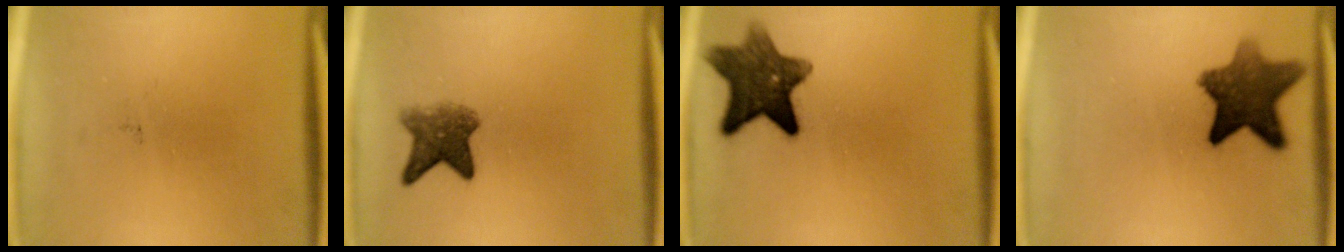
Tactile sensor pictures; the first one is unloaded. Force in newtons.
{"total": 5.2}
{"total": 10.1}
{"total": 10.4}